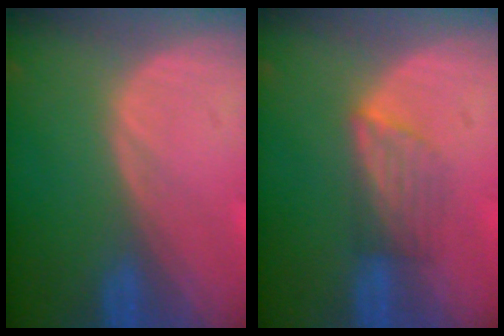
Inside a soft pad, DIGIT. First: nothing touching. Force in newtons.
{"total": 3.7, "press": 3.5, "slide": 1.3}